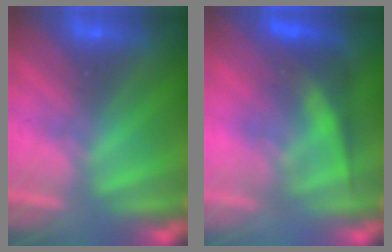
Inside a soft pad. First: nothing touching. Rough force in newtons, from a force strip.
{"total": 2.7}